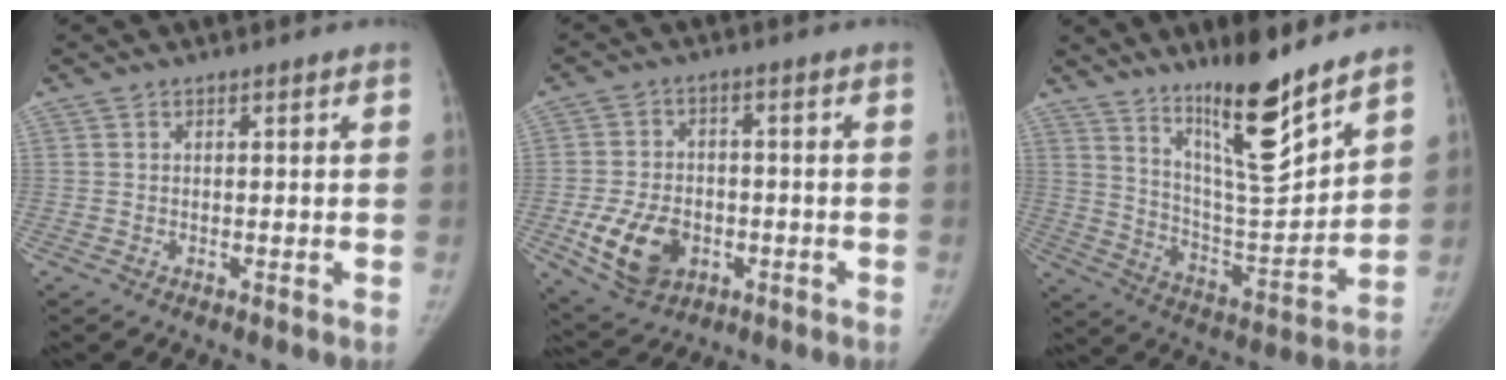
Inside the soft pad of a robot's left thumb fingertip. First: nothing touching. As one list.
[{"total": 10.9, "force": [-3.5, 7.7, 6.9], "torque": [-0.109, 0.009, -0.050]}, {"total": 16.9, "force": [12.4, 2.5, 11.3], "torque": [-0.158, -0.097, 0.218]}]